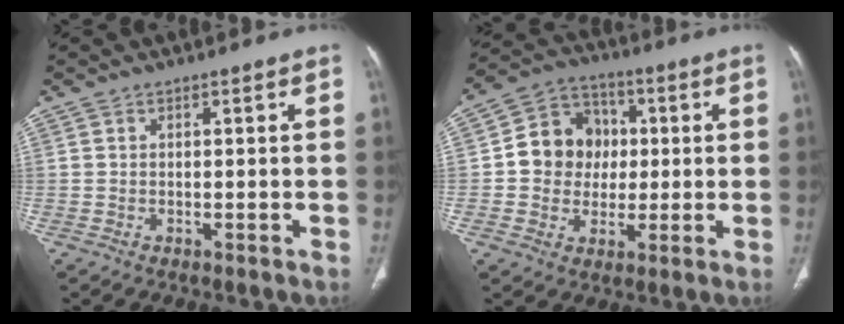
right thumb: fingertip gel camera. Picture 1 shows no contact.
{"total": 11.6, "force": [0.5, 10.4, 5.1], "torque": [-0.042, 0.018, 0.002]}